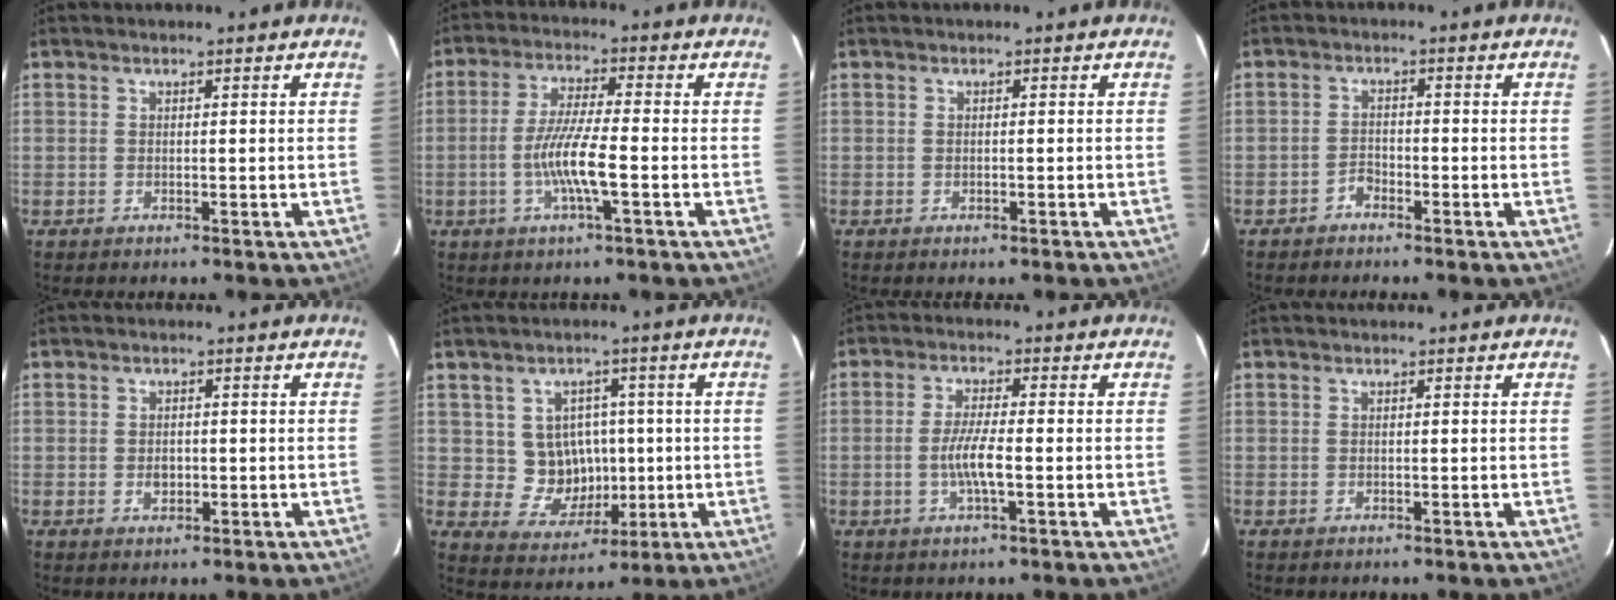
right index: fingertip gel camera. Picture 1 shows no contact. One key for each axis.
{"total": 7.9, "fx": -2.5, "fy": 0.3, "fz": 7.5, "tx": -0.147, "ty": -0.003, "tz": -0.049}
{"total": 0.8, "fx": -0.6, "fy": 0.3, "fz": 0.4, "tx": -0.007, "ty": -0.001, "tz": -0.010}
{"total": 2.0, "fx": -1.7, "fy": 1.0, "fz": 0.4, "tx": -0.006, "ty": 0.005, "tz": -0.030}
{"total": 2.1, "fx": -0.4, "fy": 1.7, "fz": 1.3, "tx": -0.021, "ty": 0.003, "tz": -0.005}
{"total": 8.3, "fx": 0.3, "fy": 7.9, "fz": 2.4, "tx": -0.054, "ty": 0.013, "tz": 0.023}
{"total": 5.3, "fx": -1.4, "fy": 0.6, "fz": 5.1, "tx": -0.098, "ty": -0.003, "tz": -0.028}
{"total": 0.0}